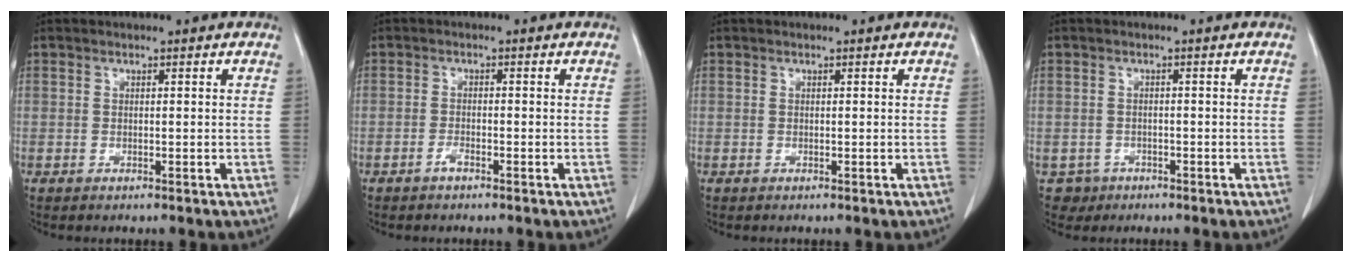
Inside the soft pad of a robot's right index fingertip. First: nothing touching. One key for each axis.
{"total": 1.3, "fx": -1.0, "fy": 0.2, "fz": 0.8, "tx": -0.016, "ty": 0.001, "tz": -0.018}
{"total": 0.0}
{"total": 2.6, "fx": -1.3, "fy": 2.2, "fz": -0.2, "tx": 0.005, "ty": 0.010, "tz": -0.019}